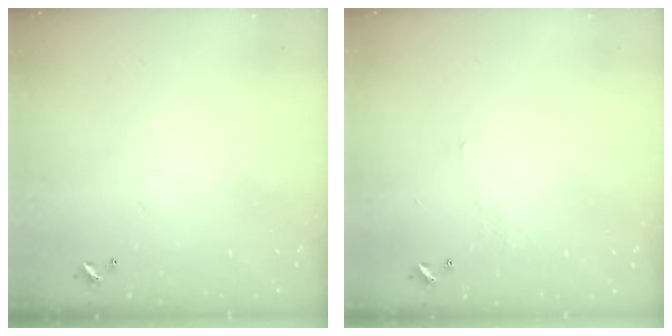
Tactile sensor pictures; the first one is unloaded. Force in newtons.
{"total": 2.2, "press": 2.2, "slide": 0.5}